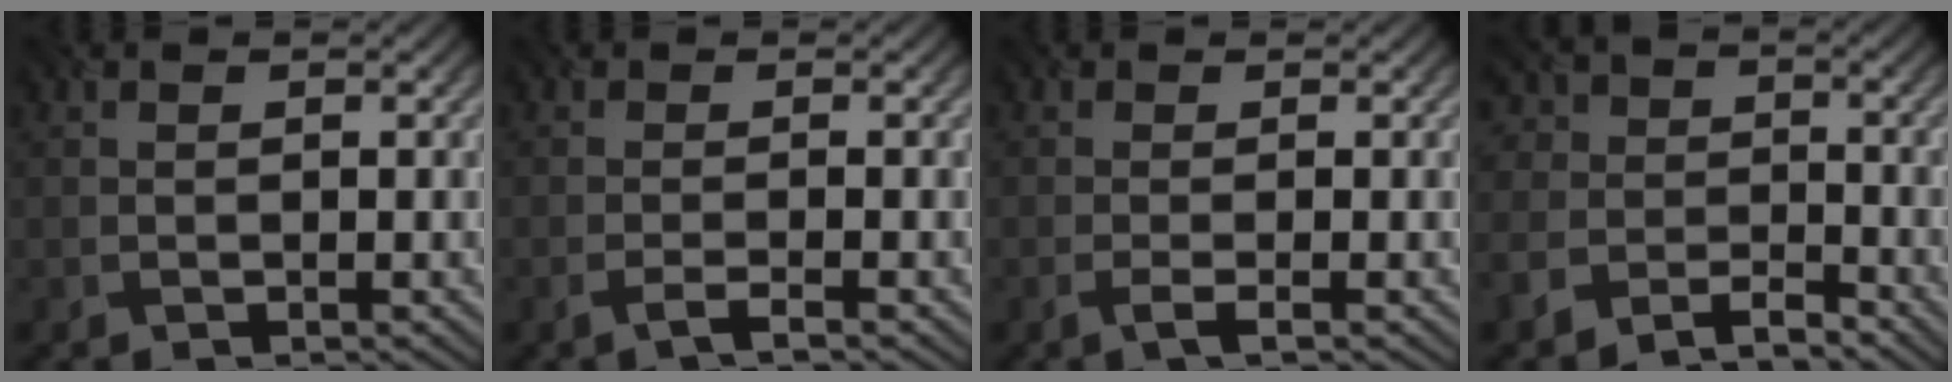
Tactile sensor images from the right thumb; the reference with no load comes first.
{"total": 1.1, "force": [-0.7, -0.3, 0.8], "torque": [-0.014, 0.004, -0.024]}
{"total": 1.0, "force": [-0.3, -0.3, 0.9], "torque": [-0.019, 0.003, -0.014]}
{"total": 4.7, "force": [-3.6, 2.7, 1.5], "torque": [-0.031, -0.002, -0.085]}